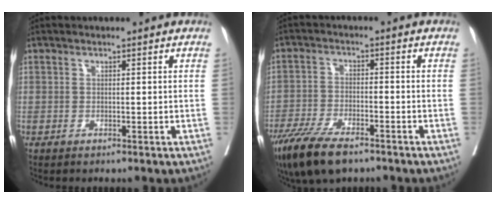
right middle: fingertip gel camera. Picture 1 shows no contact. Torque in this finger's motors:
{"motor_torque": [1.11, -1.03, 0.18, 0.06]}